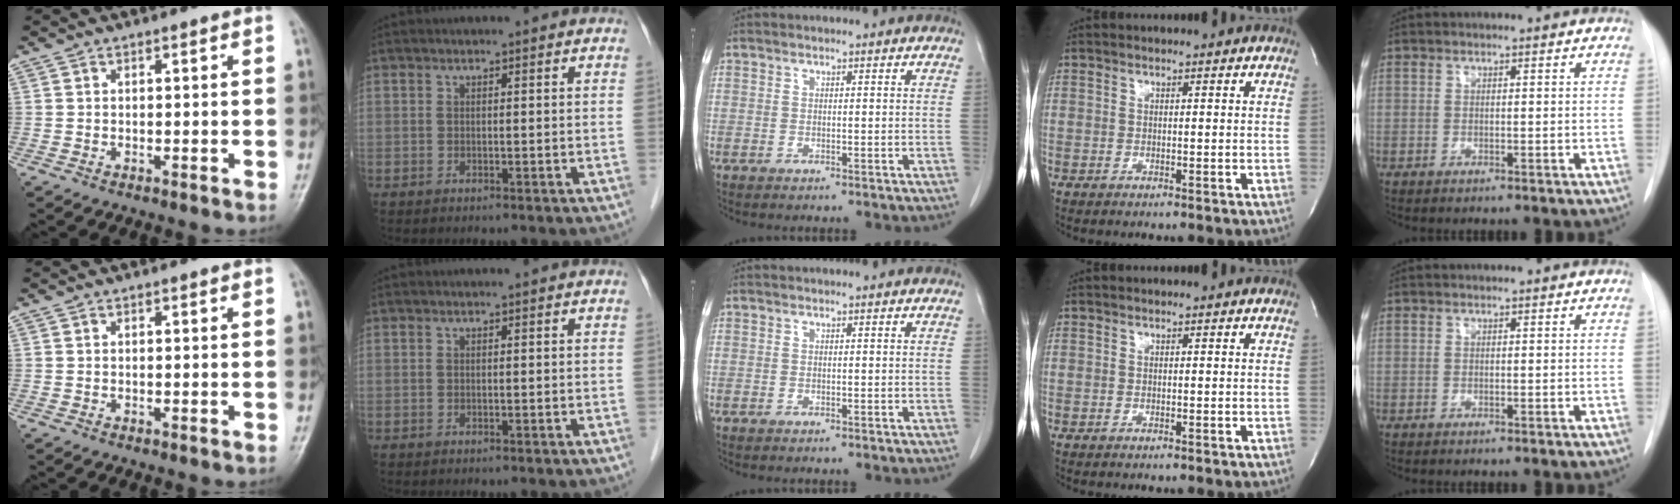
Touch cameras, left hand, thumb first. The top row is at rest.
{}